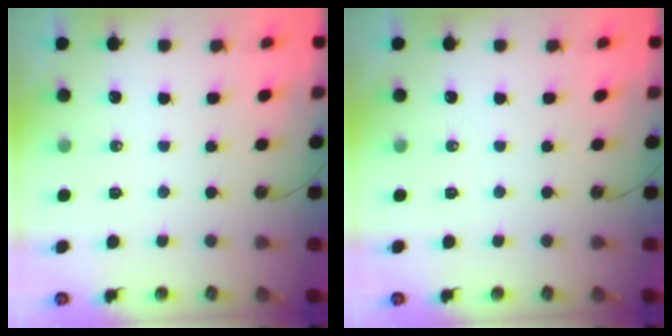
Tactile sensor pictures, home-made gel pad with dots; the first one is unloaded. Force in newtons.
{"total": 0.0}